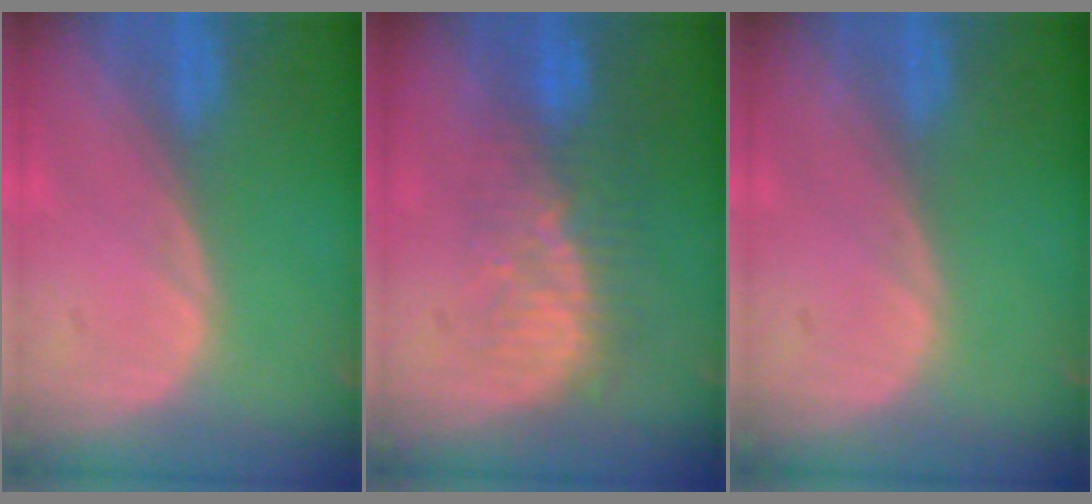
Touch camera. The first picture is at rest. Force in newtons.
{"total": 8.4, "press": 7.5, "slide": 3.8}
{"total": 0.0}